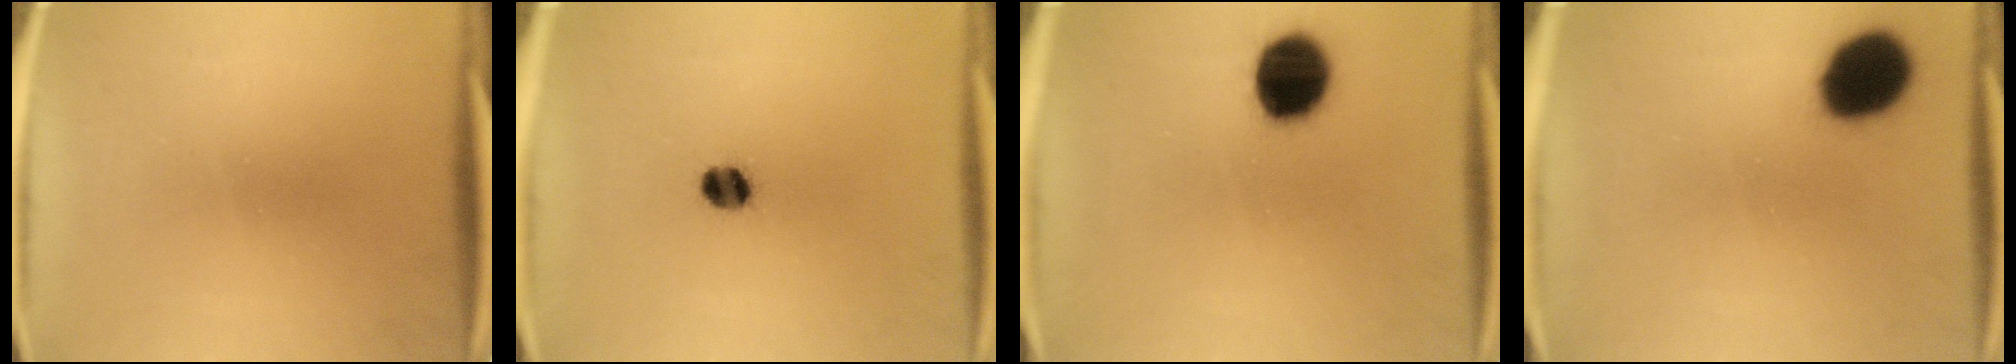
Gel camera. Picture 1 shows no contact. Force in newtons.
{"total": 4.4}
{"total": 13.7}
{"total": 14.4}